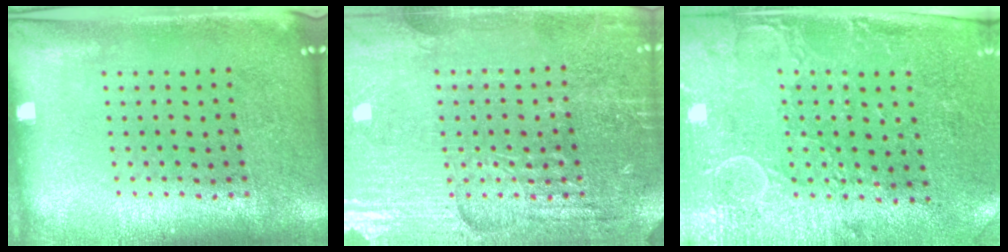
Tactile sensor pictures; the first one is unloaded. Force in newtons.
{"total": 4.2, "press": 4.0, "slide": 1.2}
{"total": 2.9, "press": 2.4, "slide": 1.7}